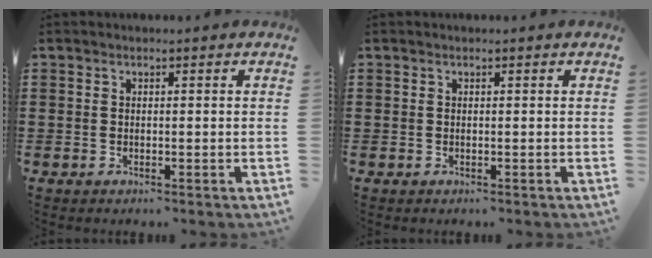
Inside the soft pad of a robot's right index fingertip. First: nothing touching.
{"total": 0.0}